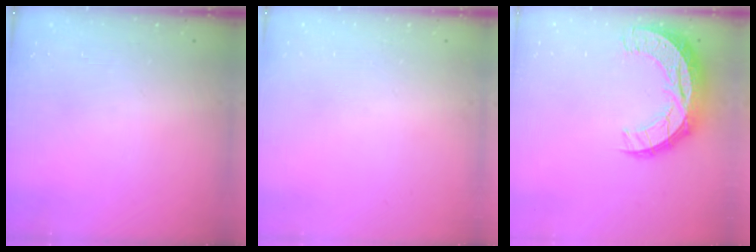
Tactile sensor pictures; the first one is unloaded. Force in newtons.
{"total": 0.0}
{"total": 13.7, "press": 13.7, "slide": 0.9}